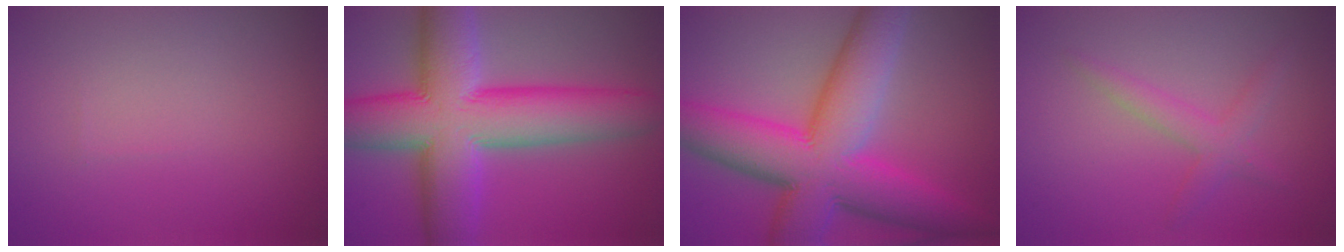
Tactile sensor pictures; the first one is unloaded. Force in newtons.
{"total": 13.9, "press": 13.9, "slide": 0.3}
{"total": 12.7, "press": 12.7, "slide": 0.2}
{"total": 2.3, "press": 2.3, "slide": 0.1}